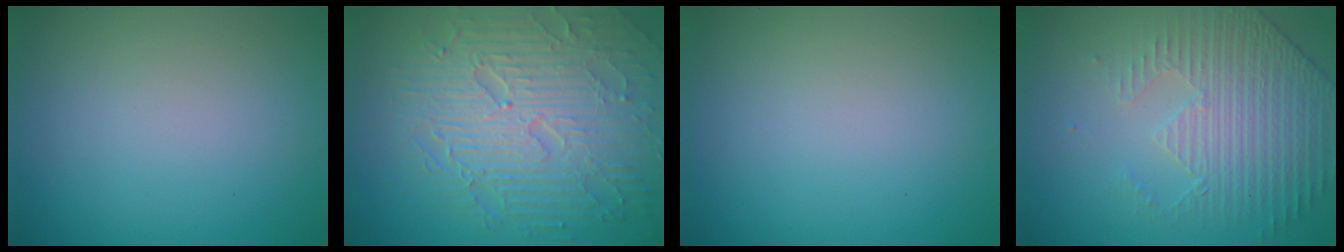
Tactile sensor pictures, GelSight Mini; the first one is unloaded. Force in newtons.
{"total": 9.2, "press": 6.3, "slide": 6.7}
{"total": 0.0}
{"total": 4.4, "press": 3.5, "slide": 2.6}